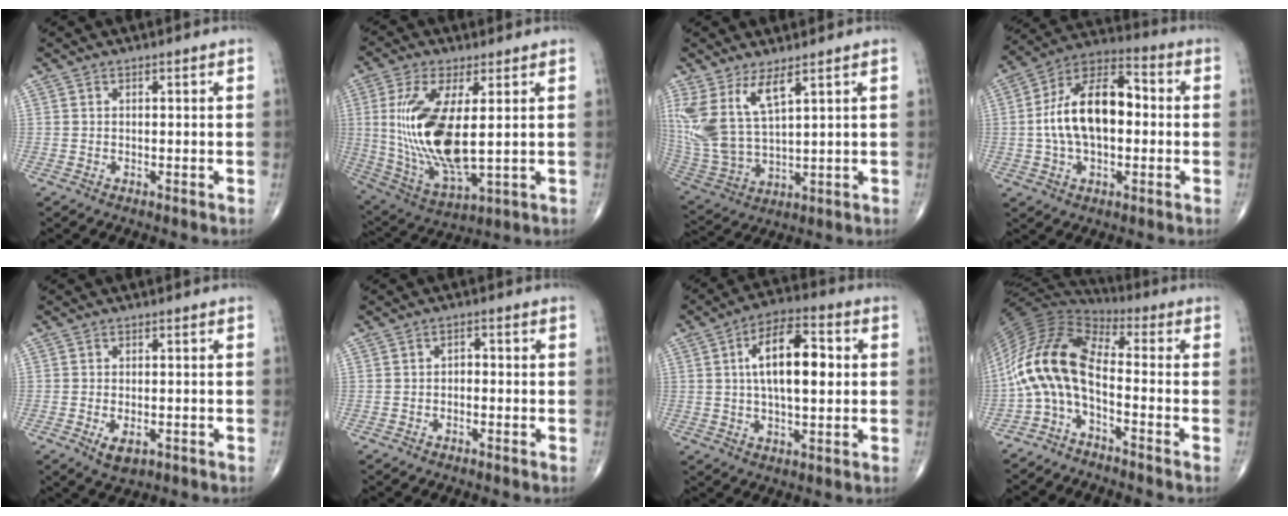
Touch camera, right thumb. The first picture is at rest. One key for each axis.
{"total": 17.7, "fx": 1.6, "fy": 6.7, "fz": 16.3, "tx": -0.343, "ty": -0.022, "tz": 0.045}
{"total": 12.0, "fx": 6.0, "fy": 4.4, "fz": 9.5, "tx": -0.212, "ty": -0.032, "tz": 0.138}
{"total": 16.9, "fx": 0.1, "fy": 9.4, "fz": 14.0, "tx": -0.236, "ty": 0.035, "tz": -0.009}
{"total": 3.8, "fx": -1.4, "fy": 2.0, "fz": 2.9, "tx": -0.048, "ty": -0.002, "tz": -0.015}
{"total": 1.6, "fx": -0.5, "fy": 1.1, "fz": 1.0, "tx": -0.007, "ty": 0.010, "tz": -0.013}
{"total": 13.8, "fx": 2.0, "fy": 6.1, "fz": 12.3, "tx": -0.195, "ty": 0.014, "tz": 0.029}
{"total": 12.3, "fx": -4.0, "fy": 5.5, "fz": 10.3, "tx": -0.212, "ty": 0.069, "tz": -0.092}